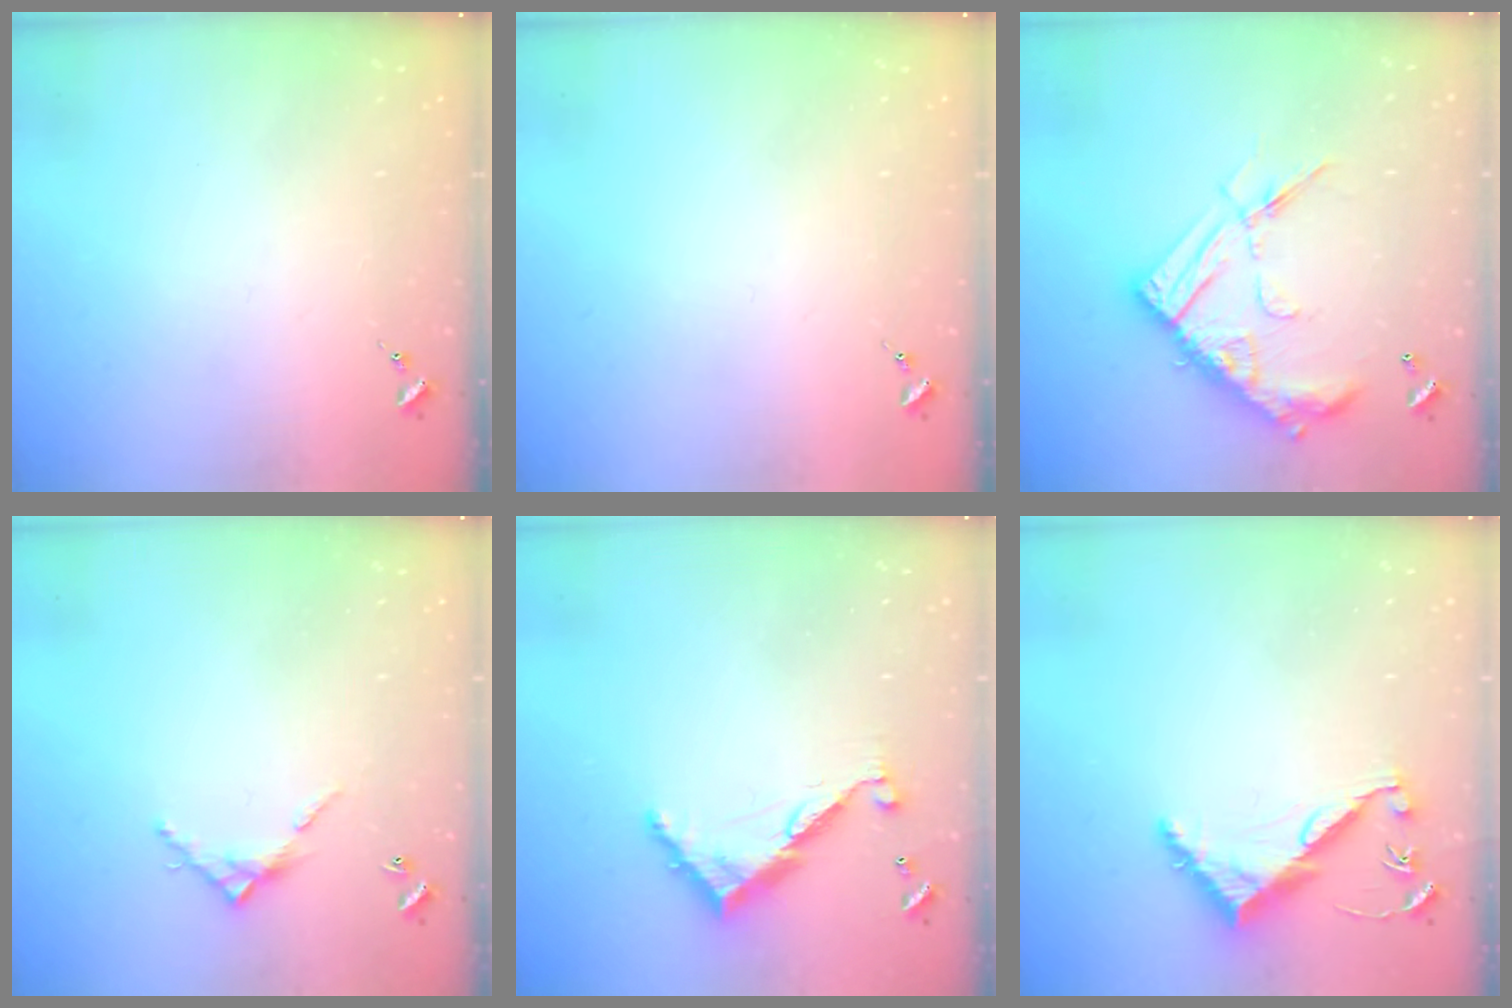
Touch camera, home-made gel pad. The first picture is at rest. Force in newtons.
{"total": 0.0}
{"total": 18.6, "press": 18.5, "slide": 1.7}
{"total": 6.3, "press": 6.3, "slide": 0.5}
{"total": 9.2, "press": 9.2, "slide": 0.6}
{"total": 7.5, "press": 7.5, "slide": 0.5}